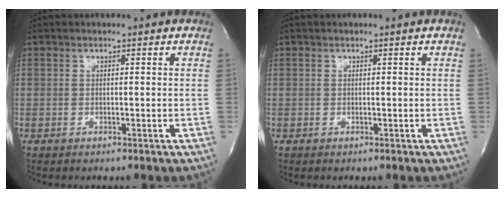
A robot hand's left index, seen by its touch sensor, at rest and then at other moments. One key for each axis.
{"total": 0.0}